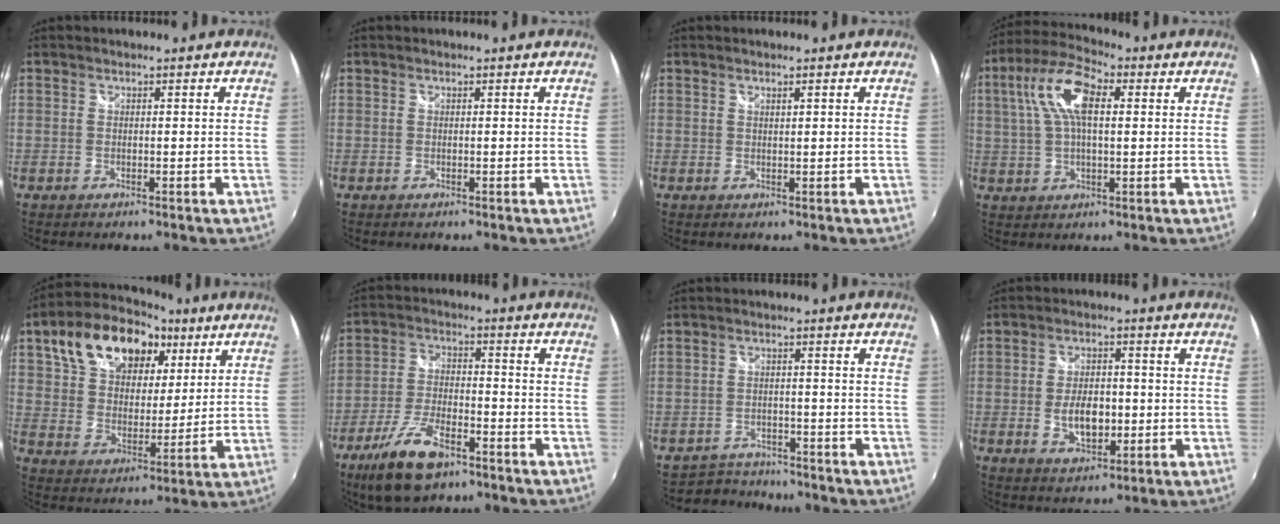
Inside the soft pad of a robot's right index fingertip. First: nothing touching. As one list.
[{"total": 0.0}, {"total": 0.8, "force": [0.6, 0.0, 0.5], "torque": [-0.007, 0.005, 0.014]}, {"total": 11.8, "force": [3.1, 4.9, 10.3], "torque": [-0.205, 0.027, 0.051]}, {"total": 20.9, "force": [10.7, 12.5, 12.8], "torque": [-0.266, 0.064, 0.187]}, {"total": 11.8, "force": [-7.5, 4.7, 7.9], "torque": [-0.179, -0.017, -0.136]}, {"total": 5.5, "force": [-4.9, 2.4, -0.1], "torque": [-0.018, 0.011, -0.080]}, {"total": 7.4, "force": [-1.3, 4.1, 6.0], "torque": [-0.115, 0.001, -0.015]}]